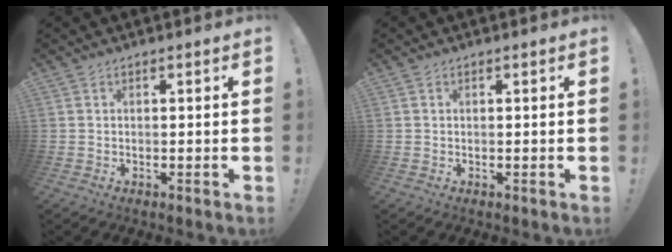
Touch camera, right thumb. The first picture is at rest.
{"total": 0.0}